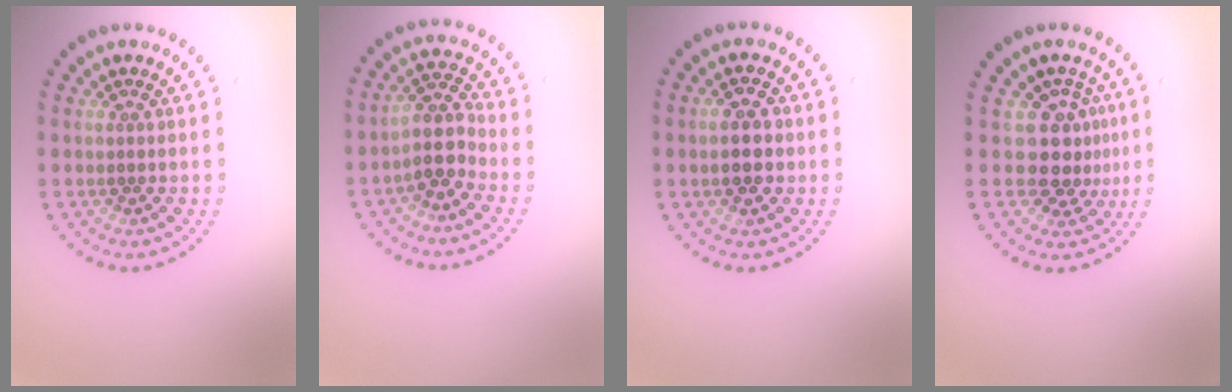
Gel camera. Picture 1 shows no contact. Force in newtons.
{"total": 2.9, "press": 2.4, "slide": 1.7}
{"total": 2.9, "press": 2.9, "slide": 0.1}
{"total": 3.4, "press": 2.7, "slide": 2.2}